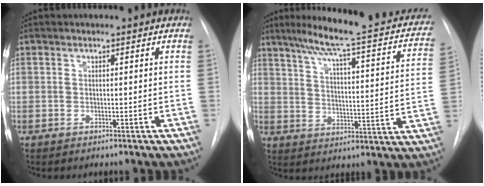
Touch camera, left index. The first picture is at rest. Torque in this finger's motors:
{"motor_torque": [0.04, -0.26, 0.11, 0.06]}